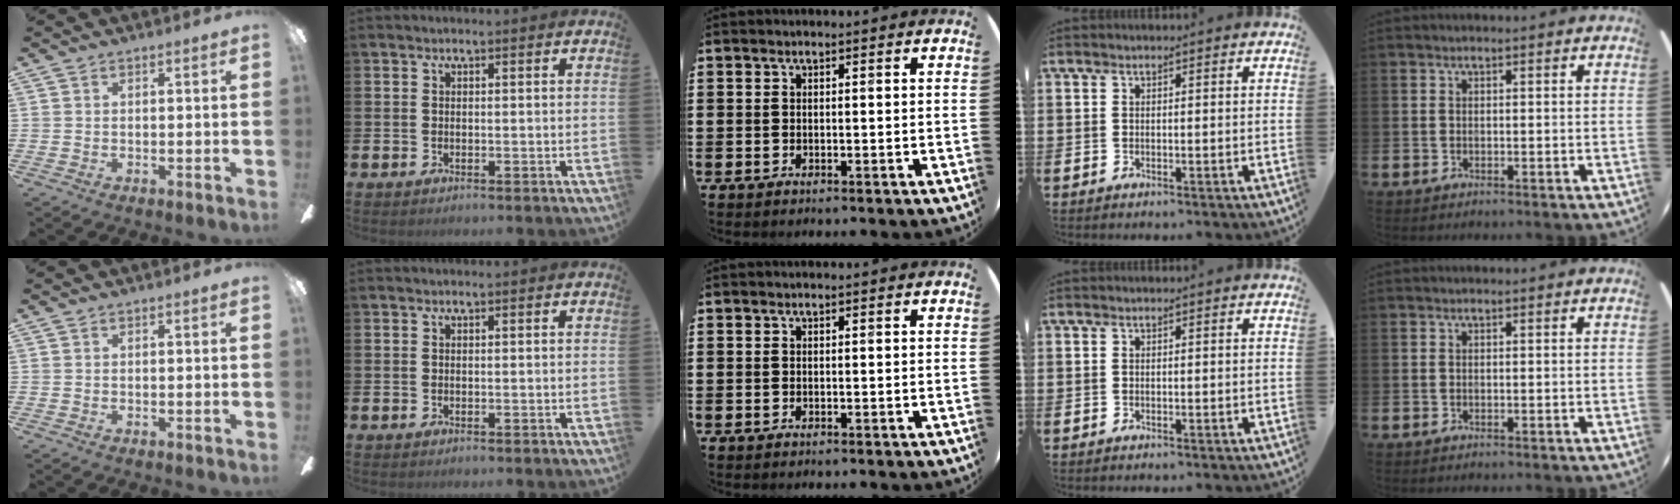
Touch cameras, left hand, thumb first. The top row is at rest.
{}